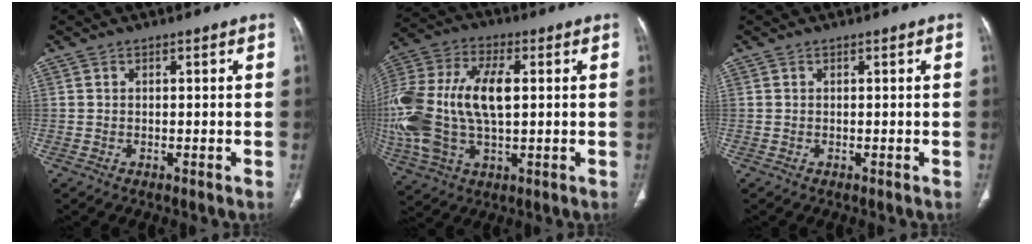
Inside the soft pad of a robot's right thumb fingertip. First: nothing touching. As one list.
[{"total": 23.5, "force": [1.2, 12.7, 19.7], "torque": [-0.462, 0.010, 0.023]}, {"total": 0.0}]